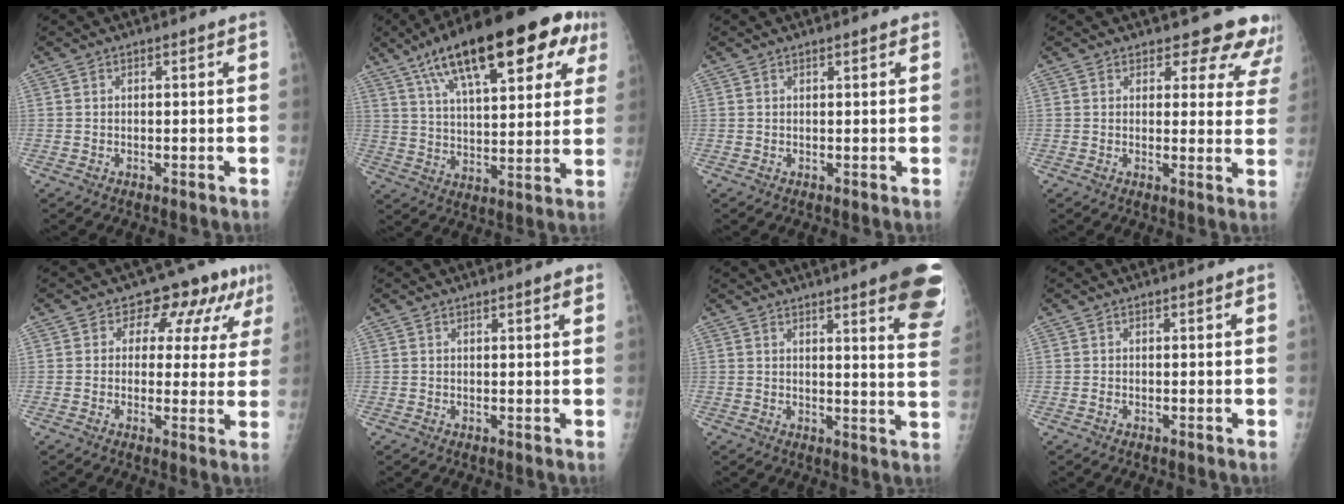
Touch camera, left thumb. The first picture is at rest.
{"total": 25.6, "force": [13.2, 9.5, 19.8], "torque": [-0.277, 0.005, 0.203]}
{"total": 1.0, "force": [0.8, 0.3, 0.5], "torque": [-0.005, -0.001, 0.009]}
{"total": 11.1, "force": [10.0, 4.5, 1.5], "torque": [0.042, -0.058, 0.084]}
{"total": 9.7, "force": [5.1, 6.0, 5.7], "torque": [-0.023, -0.013, 0.052]}
{"total": 1.4, "force": [1.1, 0.2, 0.9], "torque": [-0.010, -0.004, 0.013]}
{"total": 15.2, "force": [9.5, 2.3, 11.7], "torque": [-0.117, -0.043, 0.096]}
{"total": 0.0}